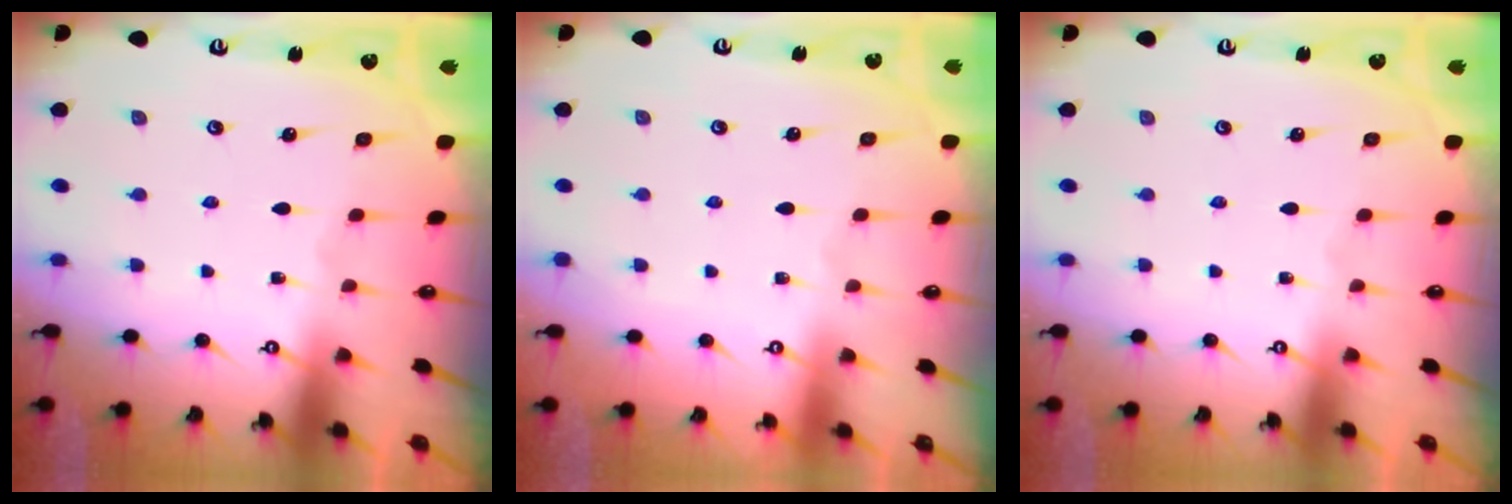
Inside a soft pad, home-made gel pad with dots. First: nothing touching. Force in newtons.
{"total": 4.0, "press": 4.0, "slide": 0.1}
{"total": 0.0}